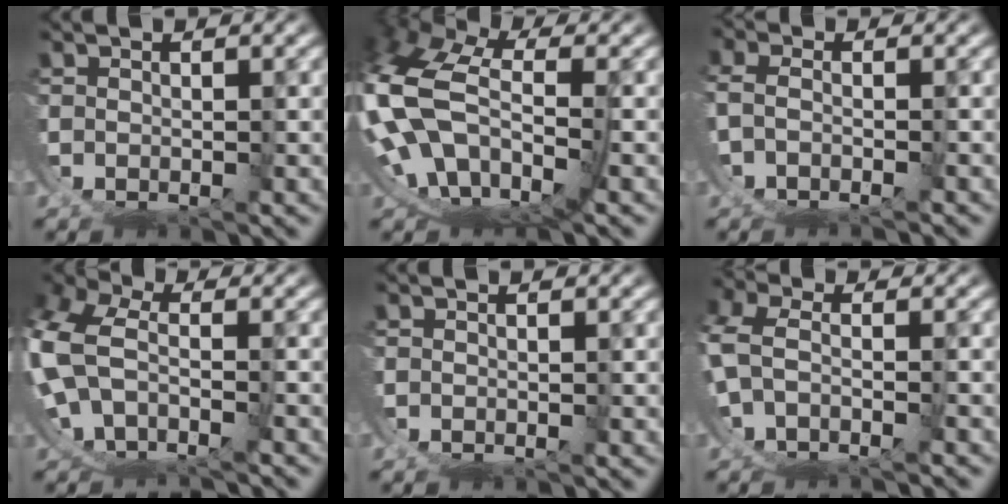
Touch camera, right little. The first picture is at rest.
{"total": 13.5, "force": [-2.1, 11.2, 7.3], "torque": [-0.230, -0.057, -0.023]}
{"total": 2.7, "force": [-1.7, 1.4, 1.6], "torque": [-0.036, -0.001, -0.030]}
{"total": 7.9, "force": [-1.9, 6.5, 4.0], "torque": [-0.130, -0.020, -0.031]}
{"total": 0.0}
{"total": 4.8, "force": [-1.9, 3.5, 2.8], "torque": [-0.082, -0.012, -0.030]}